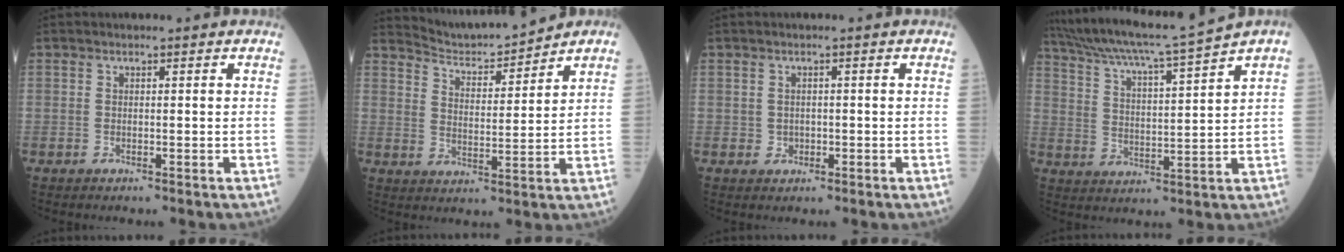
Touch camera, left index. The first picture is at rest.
{"total": 8.1, "force": [8.0, 0.1, 0.9], "torque": [-0.030, 0.005, 0.146]}
{"total": 1.3, "force": [-0.2, 1.2, 0.5], "torque": [-0.009, 0.002, 0.001]}
{"total": 14.5, "force": [12.6, -2.0, 6.9], "torque": [-0.126, -0.008, 0.208]}